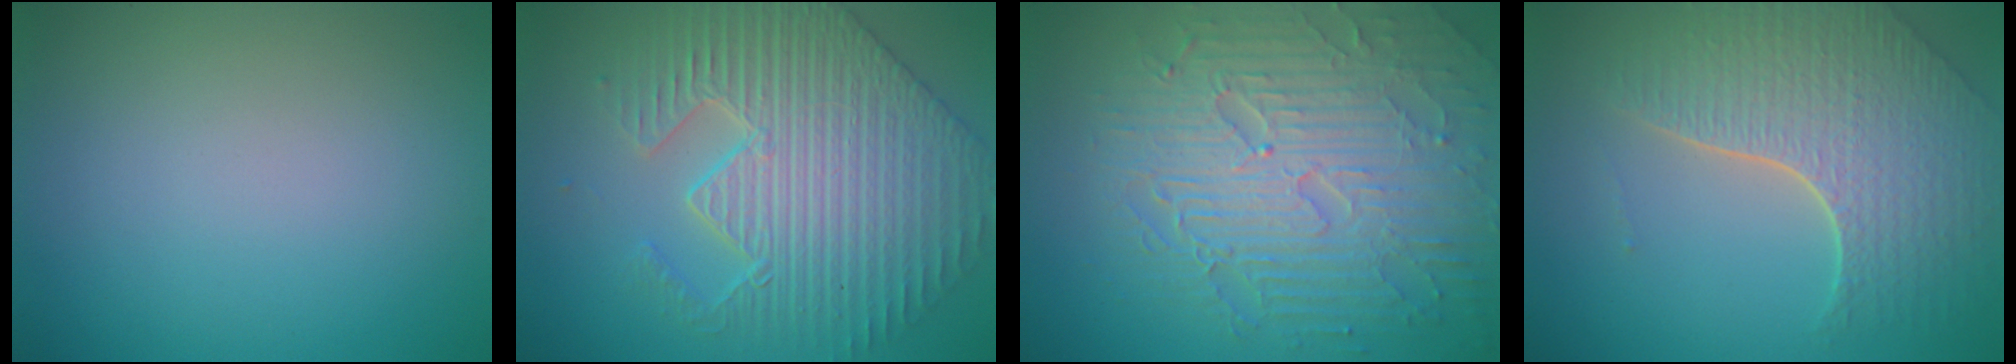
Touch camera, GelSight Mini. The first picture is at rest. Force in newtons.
{"total": 6.7, "press": 5.7, "slide": 3.6}
{"total": 9.0, "press": 6.2, "slide": 6.6}
{"total": 6.9, "press": 4.9, "slide": 4.9}